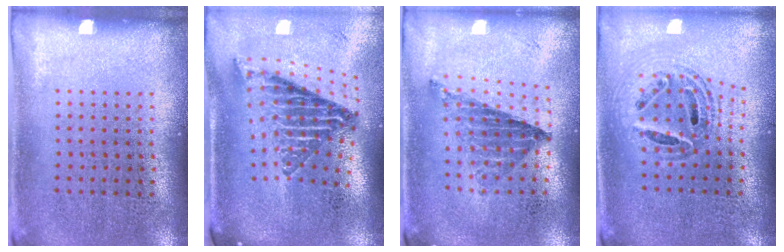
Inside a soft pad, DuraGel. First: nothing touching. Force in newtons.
{"total": 2.5, "press": 1.6, "slide": 1.9}
{"total": 0.5, "press": 0.5, "slide": 0.1}
{"total": 0.9, "press": 0.9, "slide": 0.2}